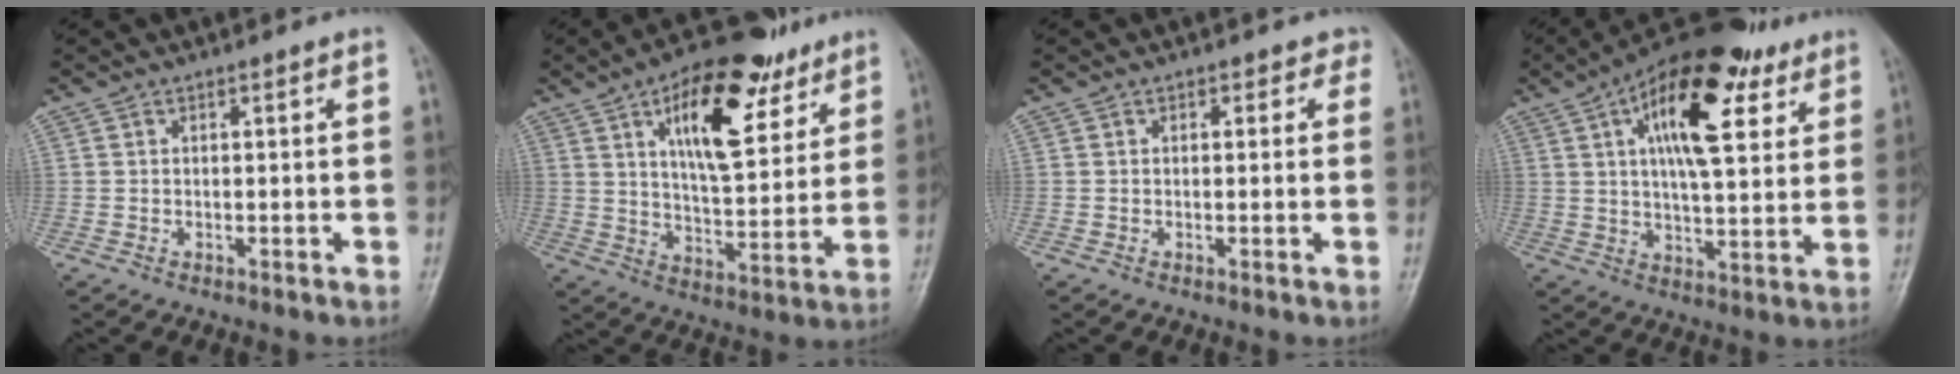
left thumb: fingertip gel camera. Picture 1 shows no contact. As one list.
[{"total": 19.0, "force": [9.6, 8.2, 14.1], "torque": [-0.175, -0.032, 0.153]}, {"total": 2.0, "force": [1.0, 1.6, 0.7], "torque": [0.022, 0.000, 0.002]}, {"total": 20.6, "force": [9.1, 8.7, 16.3], "torque": [-0.225, -0.013, 0.138]}]